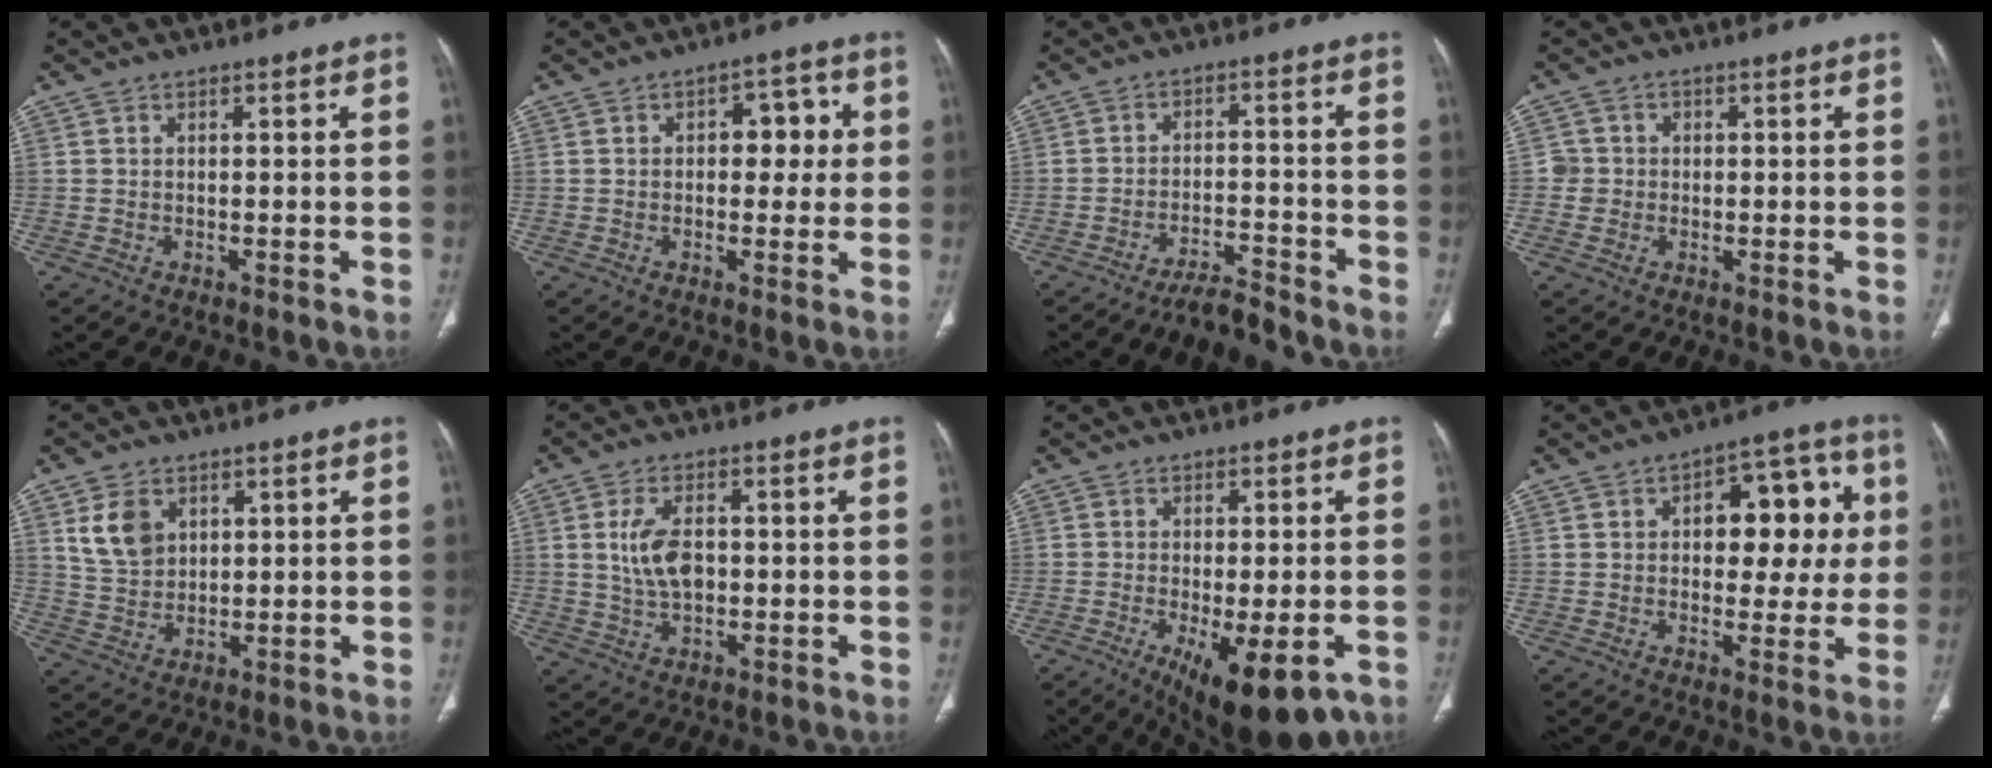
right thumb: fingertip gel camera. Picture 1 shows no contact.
{"total": 6.3, "force": [0.8, 4.0, 4.8], "torque": [-0.024, 0.013, 0.006]}
{"total": 5.1, "force": [-4.9, 0.7, 1.5], "torque": [-0.029, 0.038, -0.084]}
{"total": 2.7, "force": [-0.1, 2.7, 0.1], "torque": [0.020, 0.009, -0.003]}
{"total": 7.5, "force": [3.2, 5.4, 4.1], "torque": [-0.059, -0.013, 0.071]}
{"total": 7.2, "force": [0.6, 4.1, 5.9], "torque": [-0.113, 0.001, 0.016]}
{"total": 13.5, "force": [-6.4, 4.8, 10.9], "torque": [-0.145, -0.008, -0.084]}
{"total": 14.3, "force": [2.5, 8.1, 11.6], "torque": [-0.094, 0.023, 0.031]}